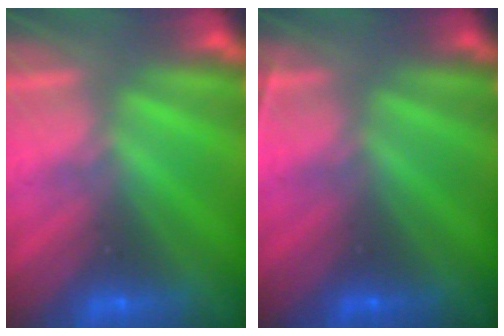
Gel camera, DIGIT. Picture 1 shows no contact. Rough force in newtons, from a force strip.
{"total": 2.3}